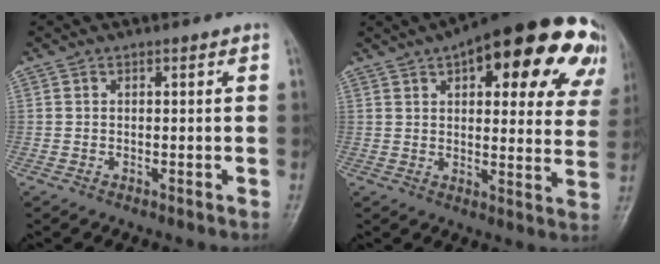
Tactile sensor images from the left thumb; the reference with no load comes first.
{"total": 26.9, "force": [13.6, 10.8, 20.5], "torque": [-0.241, 0.001, 0.169]}